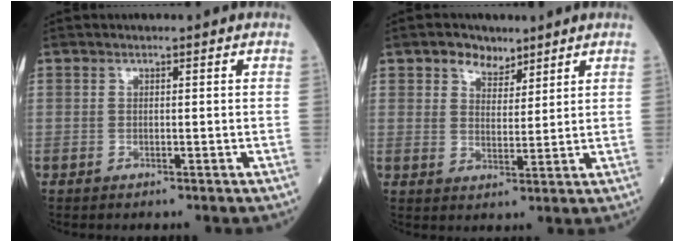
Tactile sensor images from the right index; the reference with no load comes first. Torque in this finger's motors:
{"motor_torque": [0.03, 0.05, 0.05, 0.03]}